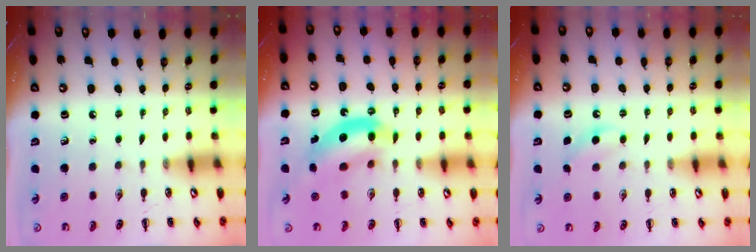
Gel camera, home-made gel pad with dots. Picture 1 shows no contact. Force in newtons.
{"total": 9.6, "press": 9.3, "slide": 2.3}
{"total": 5.6, "press": 5.4, "slide": 1.5}